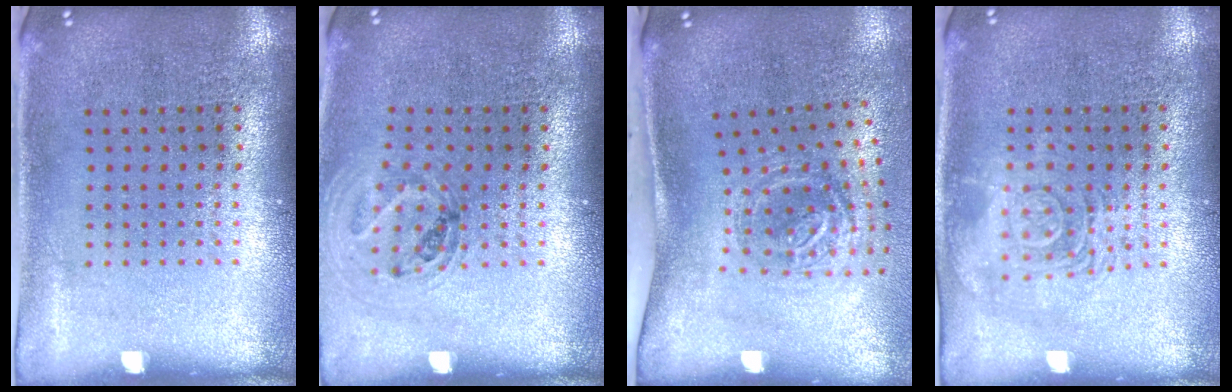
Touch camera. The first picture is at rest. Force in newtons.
{"total": 1.0, "press": 1.0, "slide": 0.1}
{"total": 1.9, "press": 1.2, "slide": 1.5}
{"total": 2.5, "press": 2.5, "slide": 0.5}